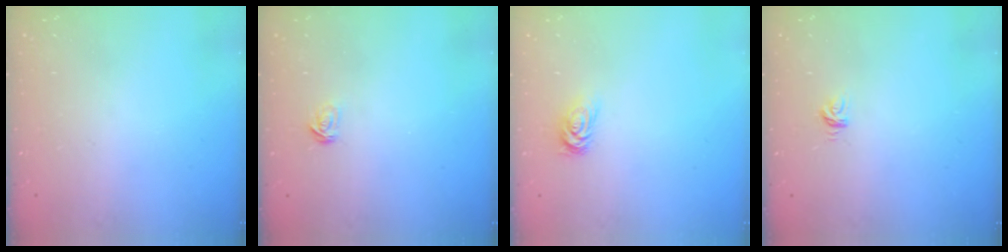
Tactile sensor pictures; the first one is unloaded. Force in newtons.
{"total": 2.1, "press": 2.1, "slide": 0.1}
{"total": 3.4, "press": 3.4, "slide": 0.5}
{"total": 3.2, "press": 3.2, "slide": 0.2}